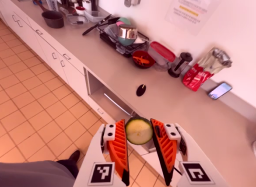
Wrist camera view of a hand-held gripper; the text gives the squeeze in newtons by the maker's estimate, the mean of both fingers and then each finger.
{"total": 8.0, "left": 7.3, "right": 8.8}